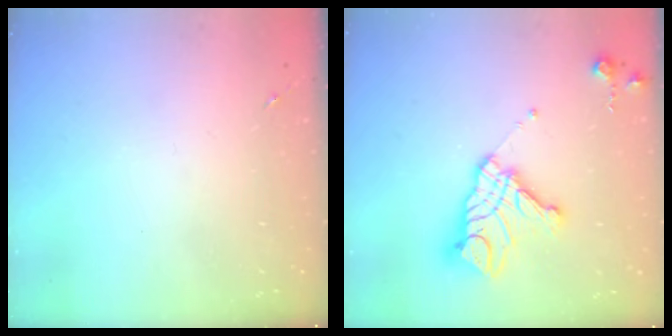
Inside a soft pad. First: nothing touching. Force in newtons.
{"total": 18.0, "press": 17.9, "slide": 1.7}